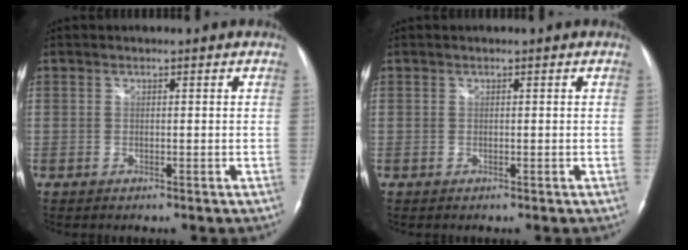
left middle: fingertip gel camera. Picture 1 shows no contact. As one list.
[{"total": 0.0}]